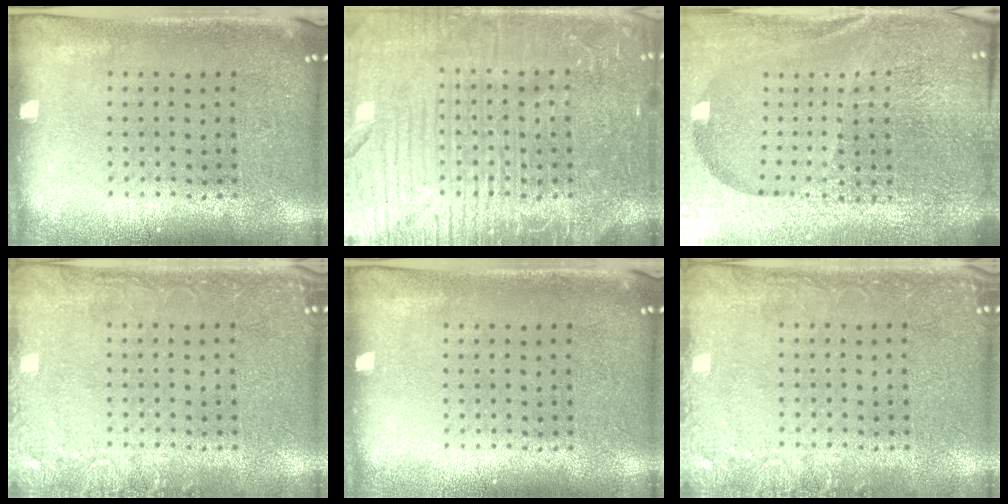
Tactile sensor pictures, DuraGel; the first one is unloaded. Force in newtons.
{"total": 7.0, "press": 7.0, "slide": 0.9}
{"total": 6.8, "press": 5.9, "slide": 3.4}
{"total": 2.2, "press": 2.1, "slide": 0.2}
{"total": 0.0}
{"total": 2.2, "press": 2.1, "slide": 0.2}